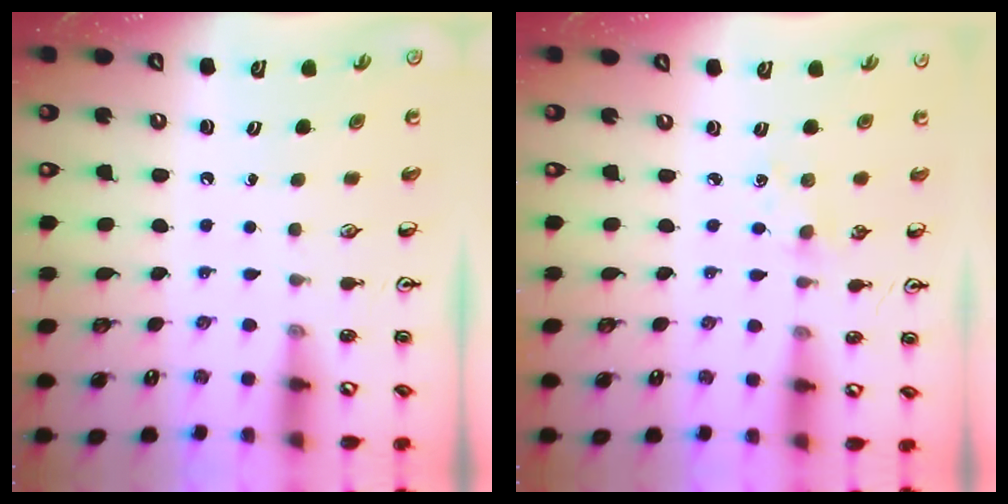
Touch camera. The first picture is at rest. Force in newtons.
{"total": 2.4, "press": 2.3, "slide": 0.4}